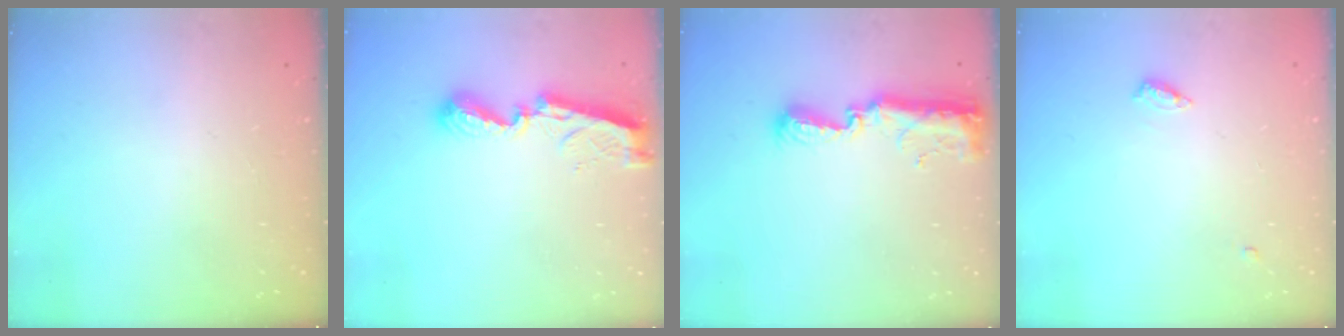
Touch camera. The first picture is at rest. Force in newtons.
{"total": 9.2, "press": 9.2, "slide": 0.6}
{"total": 12.8, "press": 11.4, "slide": 5.9}
{"total": 4.5, "press": 4.5, "slide": 0.4}